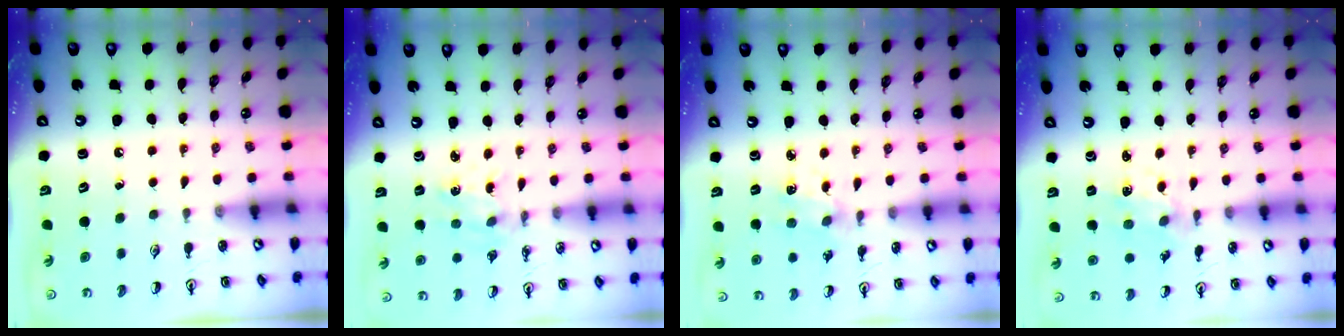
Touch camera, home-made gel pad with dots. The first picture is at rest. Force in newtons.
{"total": 1.0, "press": 0.9, "slide": 0.1}
{"total": 3.0, "press": 3.0, "slide": 0.2}
{"total": 2.4, "press": 2.4, "slide": 0.4}